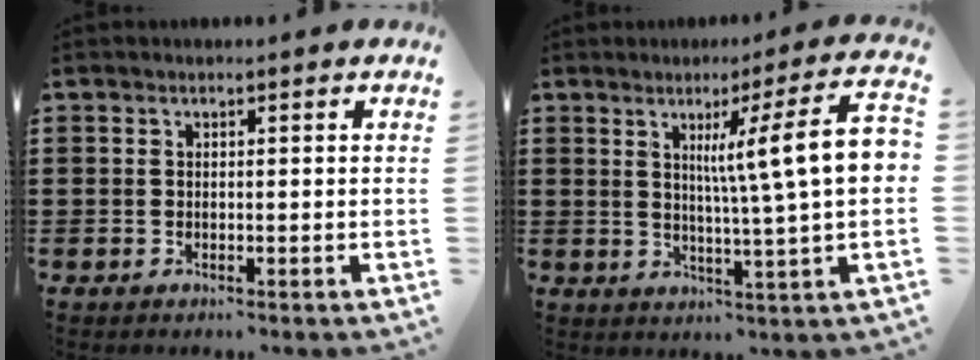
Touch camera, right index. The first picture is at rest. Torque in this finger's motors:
{"motor_torque": [2.14, 0.00, 1.00, 0.21]}